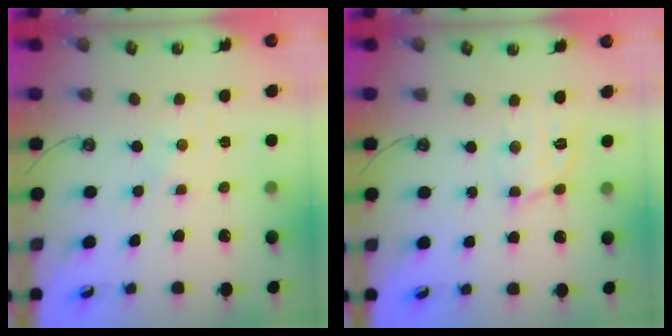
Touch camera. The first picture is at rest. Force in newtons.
{"total": 11.6, "press": 11.5, "slide": 1.7}